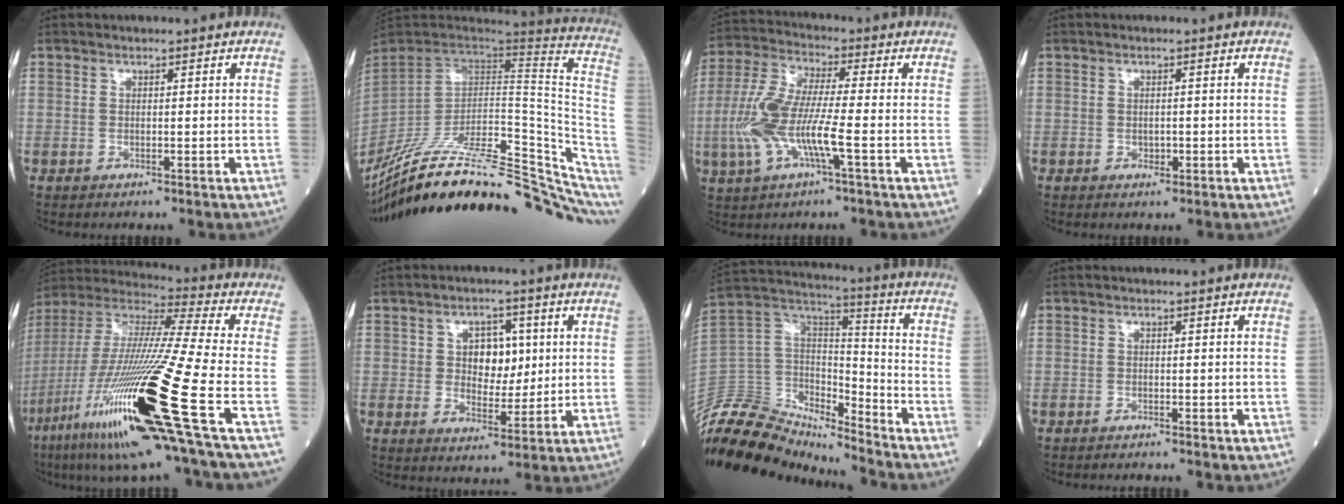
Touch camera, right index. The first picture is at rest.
{"total": 32.0, "force": [-24.8, 7.0, 19.1], "torque": [-0.224, -0.010, -0.363]}
{"total": 11.1, "force": [-2.7, 1.6, 10.6], "torque": [-0.241, 0.006, -0.057]}
{"total": 1.0, "force": [-0.3, 0.8, 0.6], "torque": [-0.010, 0.000, -0.002]}
{"total": 29.1, "force": [-11.3, 0.5, 26.9], "torque": [-0.519, -0.065, -0.211]}
{"total": 6.1, "force": [1.3, 3.9, 4.5], "torque": [-0.064, 0.012, 0.025]}
{"total": 22.3, "force": [-20.8, 5.9, 5.8], "torque": [-0.153, 0.041, -0.362]}
{"total": 1.6, "force": [-1.6, 0.1, 0.4], "torque": [-0.007, -0.002, -0.020]}